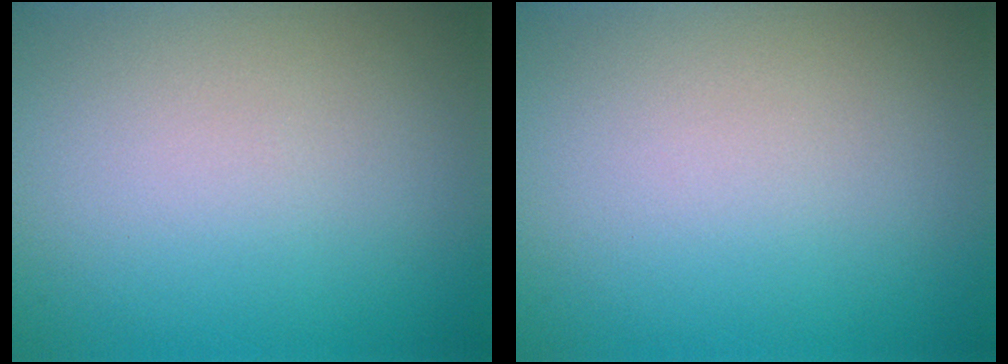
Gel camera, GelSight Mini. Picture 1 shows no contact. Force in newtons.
{"total": 0.0}